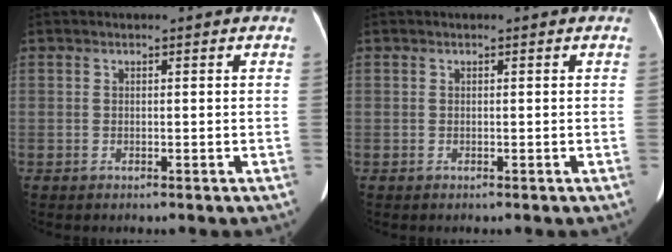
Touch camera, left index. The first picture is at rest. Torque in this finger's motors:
{"motor_torque": [0.00, 0.00, 0.03, 0.00]}